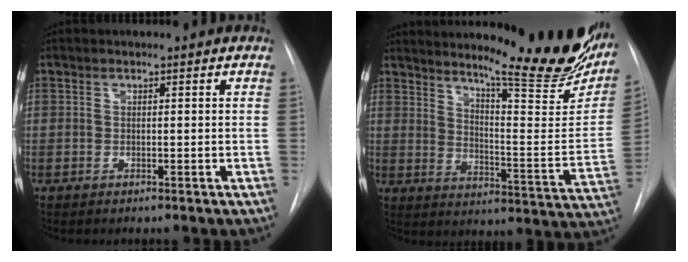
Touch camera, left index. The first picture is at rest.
{"total": 24.7, "force": [20.6, 2.4, 13.4], "torque": [-0.194, -0.085, 0.262]}